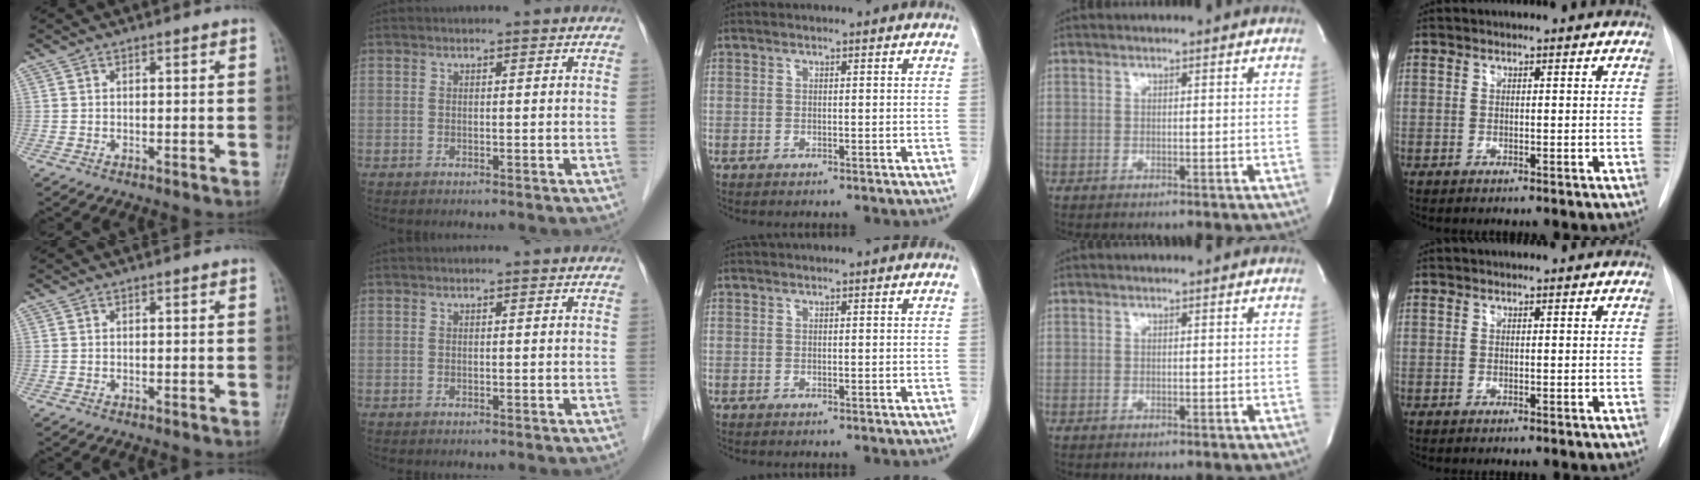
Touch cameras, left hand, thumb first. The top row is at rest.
{}